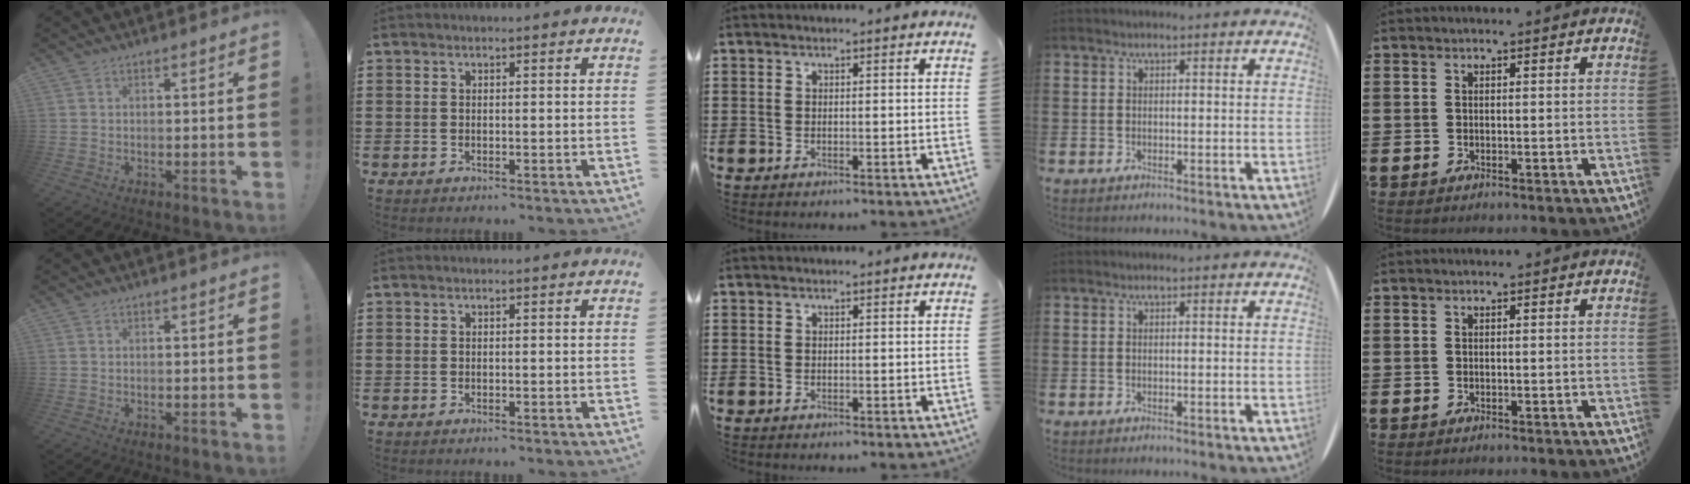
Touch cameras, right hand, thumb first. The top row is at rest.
{}